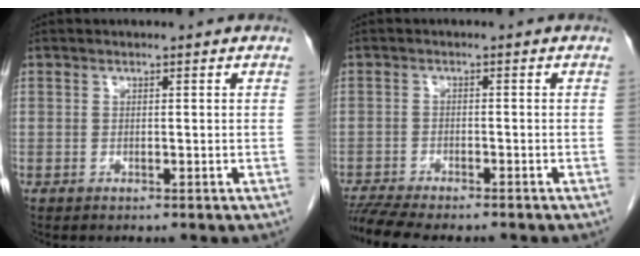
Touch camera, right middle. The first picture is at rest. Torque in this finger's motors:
{"motor_torque": [0.92, -0.78, 0.11, 0.06]}